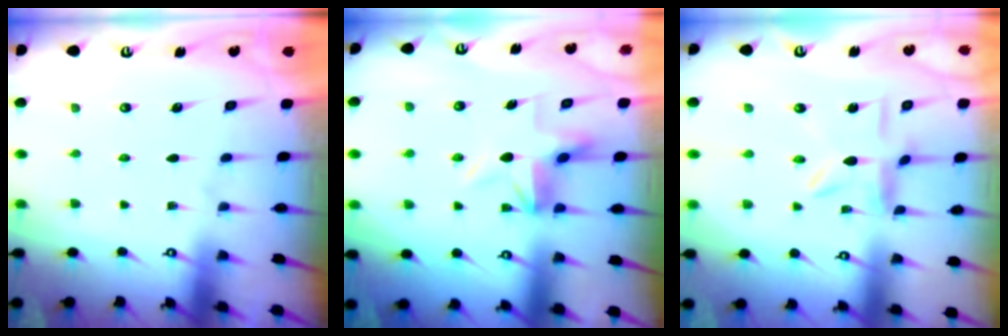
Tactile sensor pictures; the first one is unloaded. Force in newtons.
{"total": 4.5, "press": 3.9, "slide": 2.2}
{"total": 5.3, "press": 5.3, "slide": 0.5}